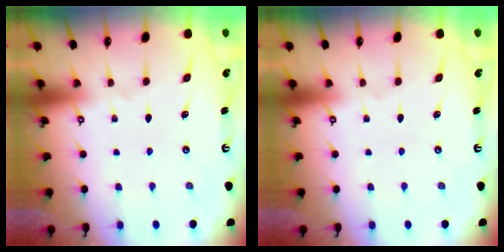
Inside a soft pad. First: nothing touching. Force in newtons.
{"total": 0.0}